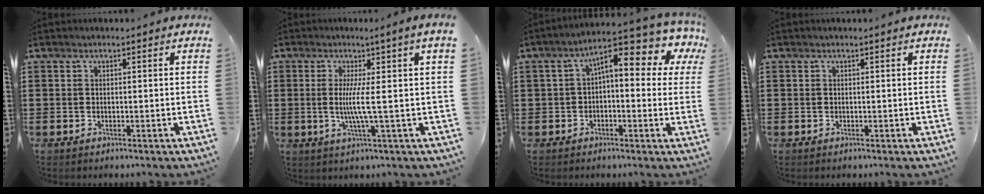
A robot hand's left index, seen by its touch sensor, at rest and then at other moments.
{"total": 6.3, "force": [0.3, -1.2, 6.2], "torque": [-0.115, -0.010, -0.003]}
{"total": 8.6, "force": [3.6, 3.5, 6.9], "torque": [-0.120, -0.023, 0.050]}
{"total": 0.0}